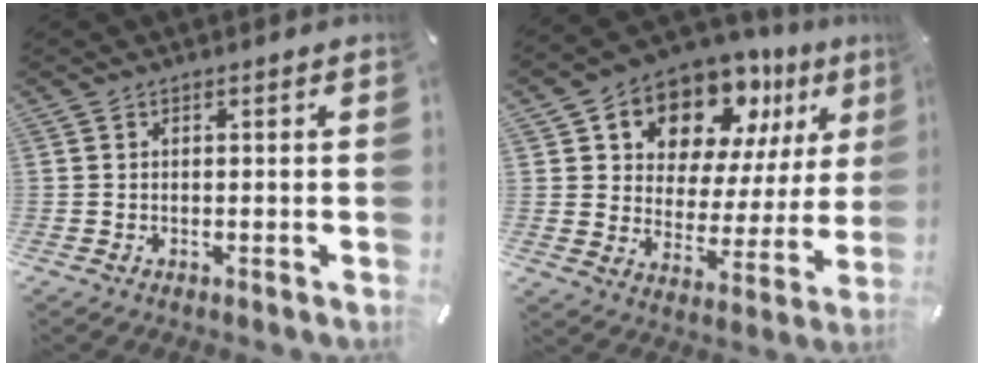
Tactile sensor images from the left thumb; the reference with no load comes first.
{"total": 12.4, "force": [9.8, 7.2, 2.5], "torque": [-0.049, -0.096, 0.178]}